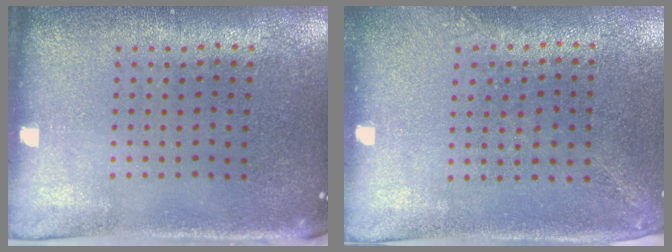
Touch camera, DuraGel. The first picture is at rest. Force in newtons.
{"total": 1.4, "press": 1.1, "slide": 0.9}